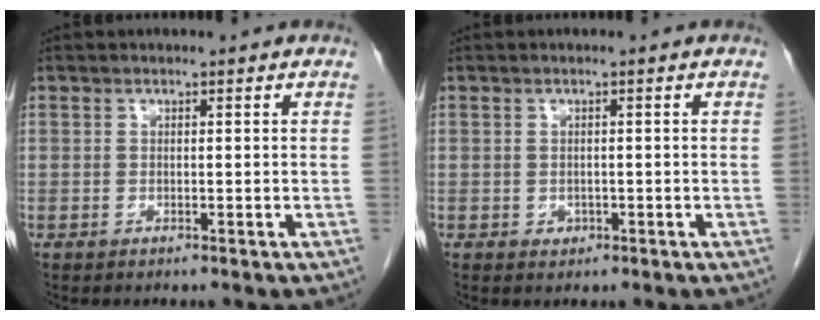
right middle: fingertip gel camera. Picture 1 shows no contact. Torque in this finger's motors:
{"motor_torque": [0.28, -0.02, -0.02, 0.00]}